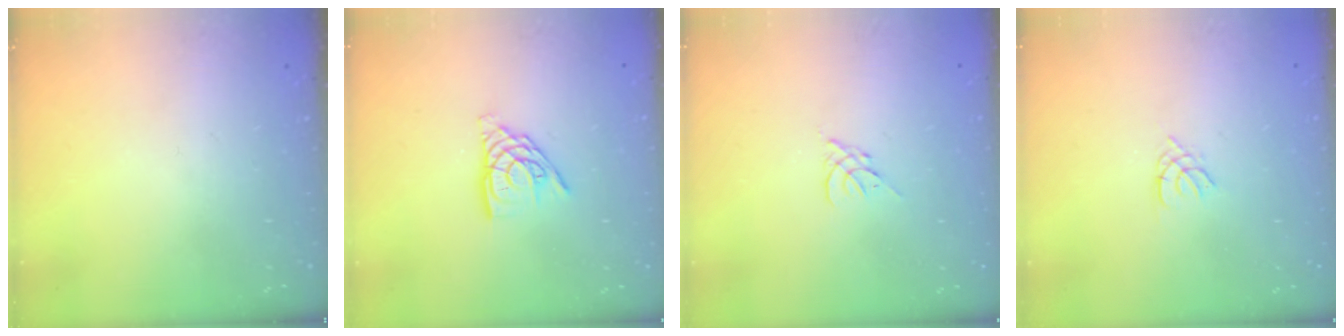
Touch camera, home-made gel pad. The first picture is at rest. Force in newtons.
{"total": 9.8, "press": 9.8, "slide": 0.9}
{"total": 1.8, "press": 1.7, "slide": 0.5}
{"total": 1.4, "press": 1.4, "slide": 0.3}